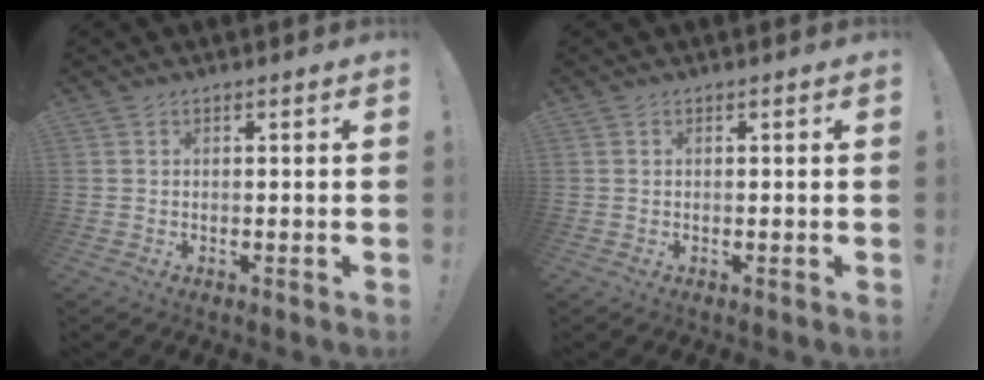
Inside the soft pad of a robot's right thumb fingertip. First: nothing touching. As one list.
[{"total": 0.0}]